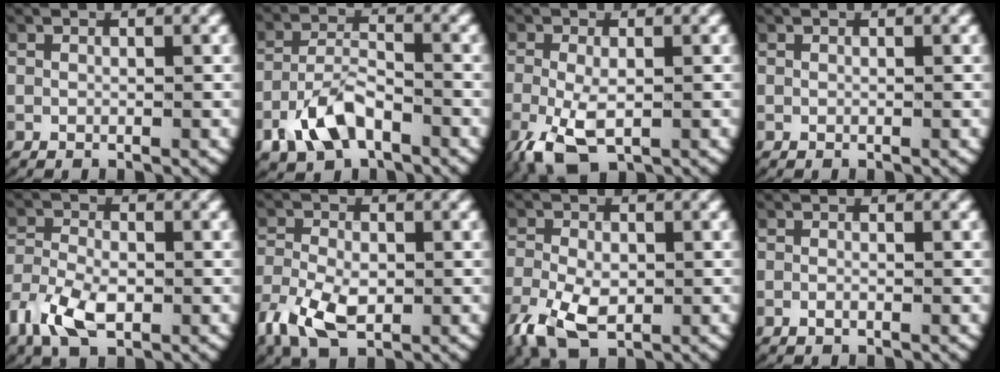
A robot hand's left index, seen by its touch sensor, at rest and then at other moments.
{"total": 5.1, "force": [-3.2, 2.7, 3.0], "torque": [-0.057, -0.009, -0.054]}
{"total": 4.9, "force": [-2.3, 2.5, 3.4], "torque": [-0.094, -0.027, -0.024]}
{"total": 0.0}
{"total": 5.0, "force": [-2.3, 3.1, 3.1], "torque": [-0.086, -0.027, -0.028]}
{"total": 5.5, "force": [-2.5, 3.4, 3.5], "torque": [-0.089, -0.027, -0.030]}
{"total": 5.7, "force": [-2.6, 3.6, 3.6], "torque": [-0.092, -0.027, -0.029]}
{"total": 0.8, "force": [-0.6, 0.4, 0.4], "torque": [-0.013, -0.002, -0.011]}